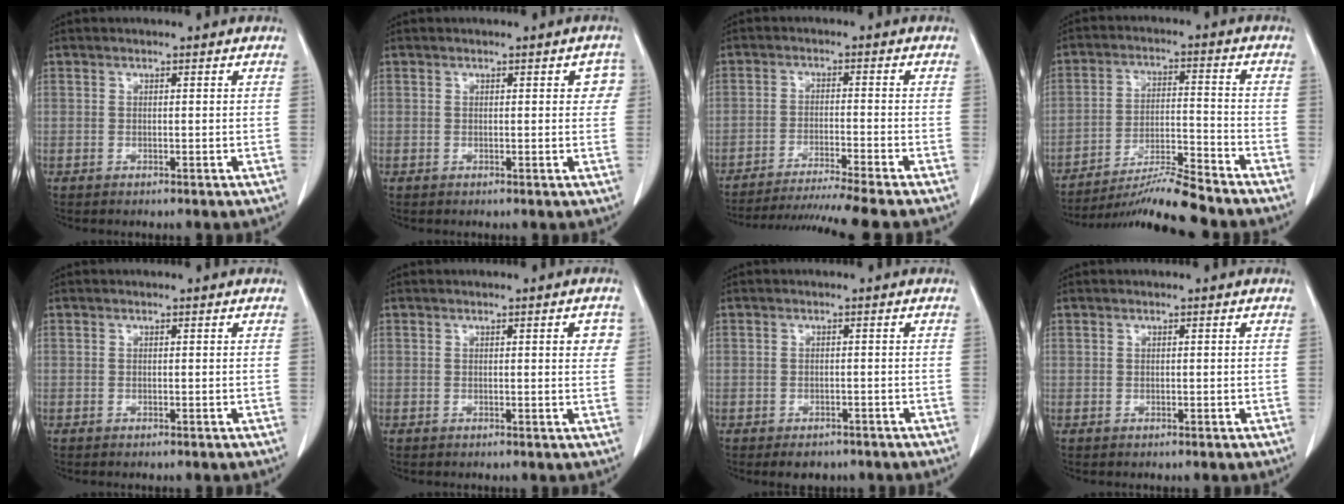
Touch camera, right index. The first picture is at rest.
{"total": 2.6, "force": [0.8, 1.3, 2.2], "torque": [-0.010, 0.009, 0.004]}
{"total": 13.4, "force": [-11.8, -2.5, 5.7], "torque": [-0.068, -0.031, -0.185]}
{"total": 11.3, "force": [-10.4, -1.5, 4.0], "torque": [-0.064, -0.005, -0.183]}
{"total": 0.0}
{"total": 2.5, "force": [0.8, 0.6, 2.3], "torque": [-0.022, 0.001, 0.006]}
{"total": 3.0, "force": [-2.2, 1.8, 1.0], "torque": [-0.009, 0.001, -0.026]}
{"total": 0.0}